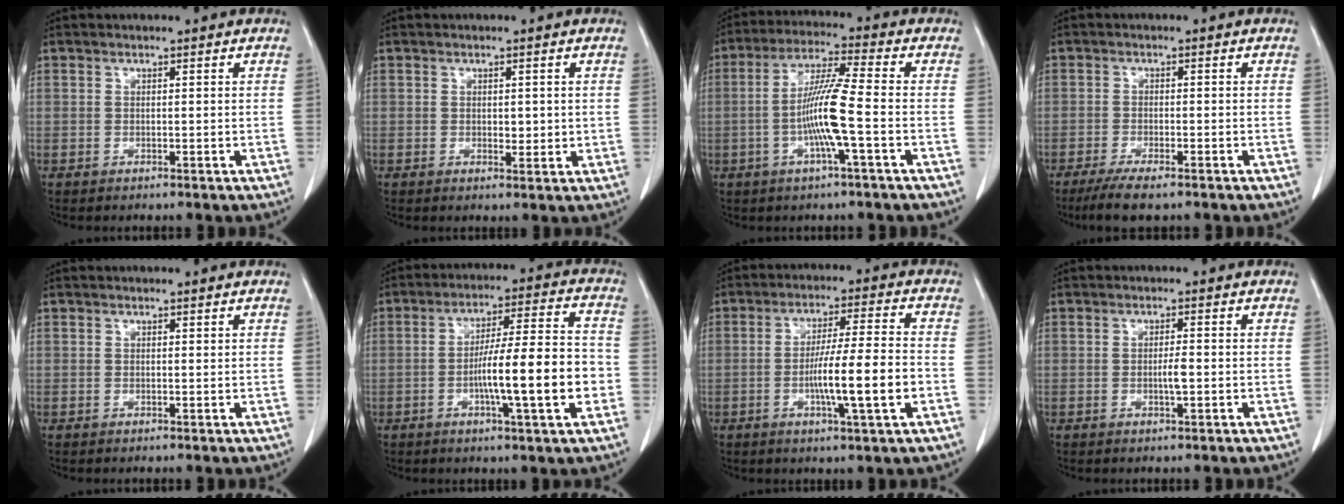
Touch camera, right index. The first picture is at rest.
{"total": 2.1, "force": [0.2, 1.2, 1.8], "torque": [-0.022, -0.003, 0.006]}
{"total": 9.5, "force": [-2.1, -0.4, 9.3], "torque": [-0.183, 0.001, -0.045]}
{"total": 6.1, "force": [-4.6, 1.0, 3.9], "torque": [-0.066, -0.014, -0.073]}
{"total": 0.0}
{"total": 13.6, "force": [-3.1, 0.8, 13.2], "torque": [-0.214, 0.008, -0.052]}
{"total": 10.5, "force": [-2.7, -0.1, 10.2], "torque": [-0.176, -0.002, -0.048]}
{"total": 2.1, "force": [-0.4, 0.2, 2.0], "torque": [-0.040, -0.001, -0.006]}